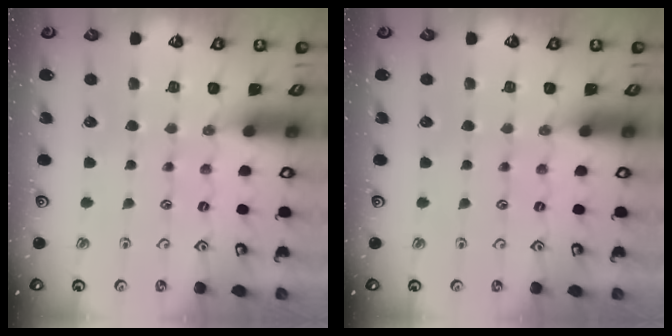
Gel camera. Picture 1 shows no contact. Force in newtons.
{"total": 0.0}